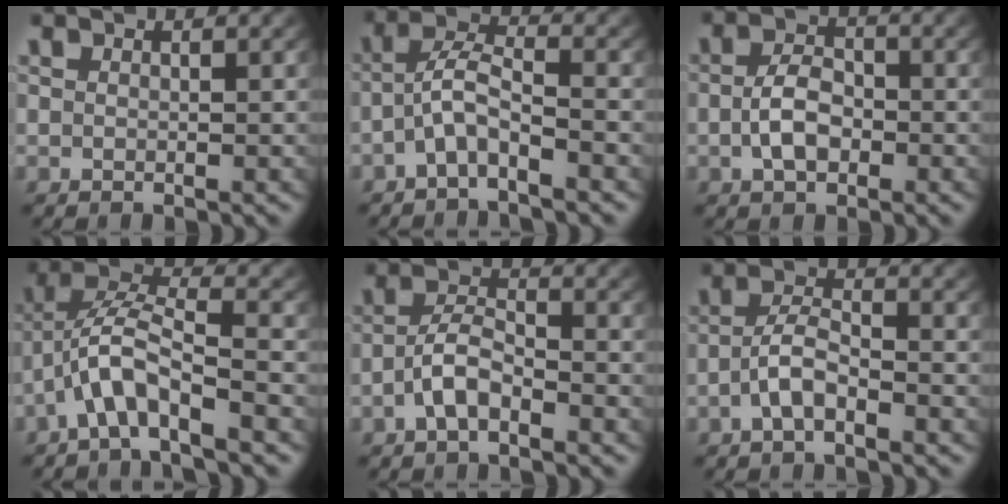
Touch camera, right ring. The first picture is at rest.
{"total": 3.7, "force": [-1.4, 2.1, 2.7], "torque": [-0.054, -0.006, -0.031]}
{"total": 3.4, "force": [-1.2, 1.9, 2.5], "torque": [-0.044, -0.006, -0.015]}
{"total": 6.2, "force": [-0.3, 4.1, 4.6], "torque": [-0.106, -0.007, -0.016]}
{"total": 3.5, "force": [-2.2, 1.7, 2.0], "torque": [-0.034, -0.007, -0.039]}
{"total": 2.9, "force": [-2.0, 1.1, 1.9], "torque": [-0.034, -0.004, -0.035]}